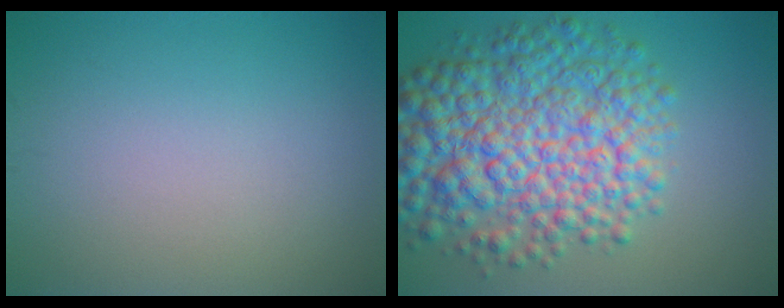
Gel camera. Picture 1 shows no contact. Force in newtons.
{"total": 10.8, "press": 10.8, "slide": 0.3}